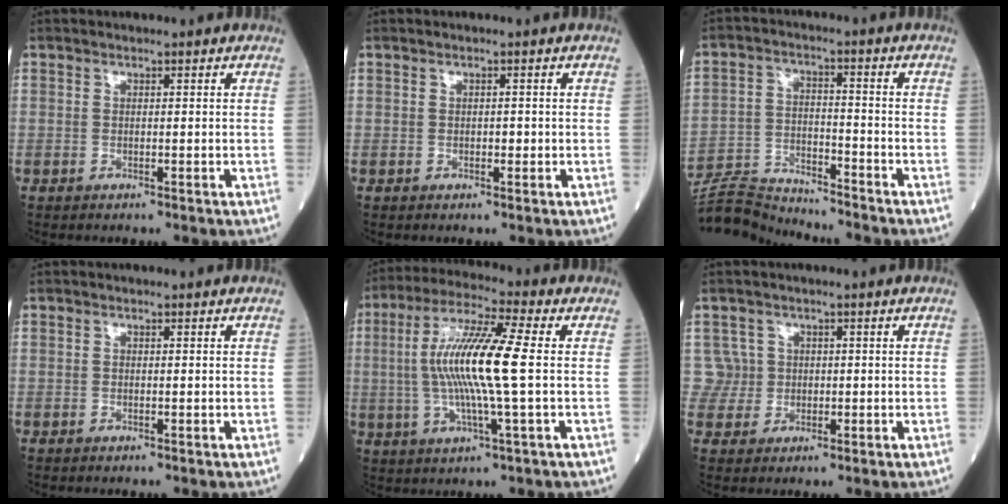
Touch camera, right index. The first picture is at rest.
{"total": 0.8, "force": [-0.1, 0.5, 0.6], "torque": [-0.006, 0.002, -0.002]}
{"total": 8.1, "force": [-8.0, 0.0, -1.0], "torque": [0.007, 0.009, -0.149]}
{"total": 0.0}
{"total": 13.2, "force": [0.3, 0.2, 13.2], "torque": [-0.264, 0.008, -0.001]}
{"total": 2.9, "force": [0.5, 2.8, -0.7], "torque": [0.026, 0.010, 0.005]}